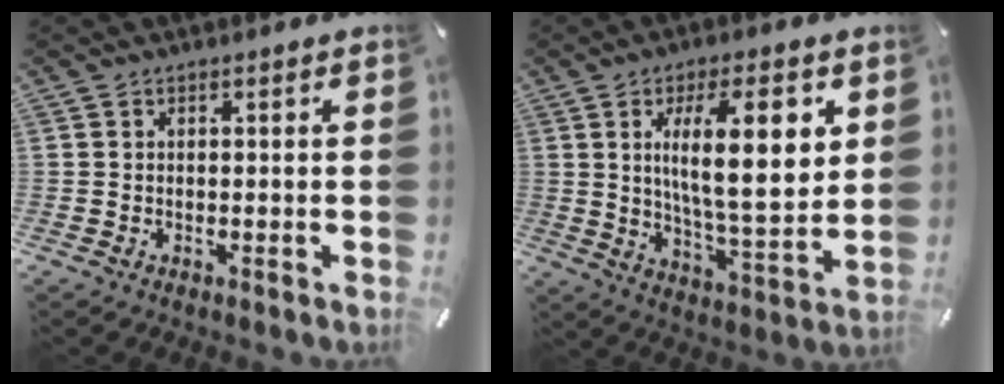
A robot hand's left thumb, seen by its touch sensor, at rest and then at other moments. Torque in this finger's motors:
{"motor_torque": [2.36, 2.65, 1.46, -1.31, 0.25]}